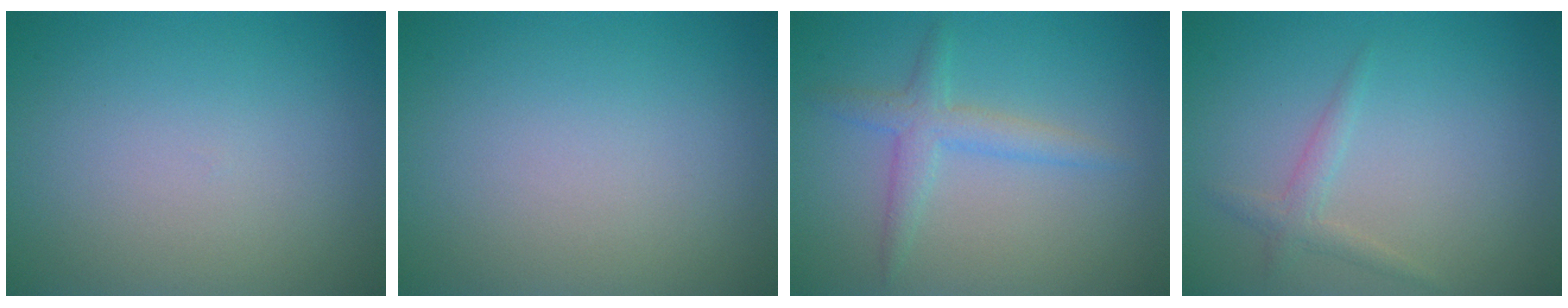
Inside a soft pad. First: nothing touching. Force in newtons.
{"total": 0.0}
{"total": 1.8, "press": 1.8, "slide": 0.1}
{"total": 1.5, "press": 1.5, "slide": 0.1}